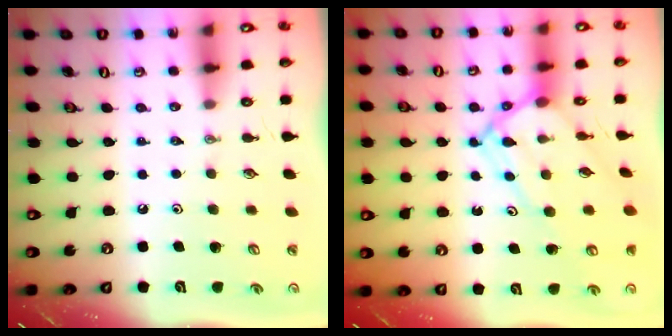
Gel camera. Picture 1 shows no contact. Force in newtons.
{"total": 11.8, "press": 11.8, "slide": 1.0}